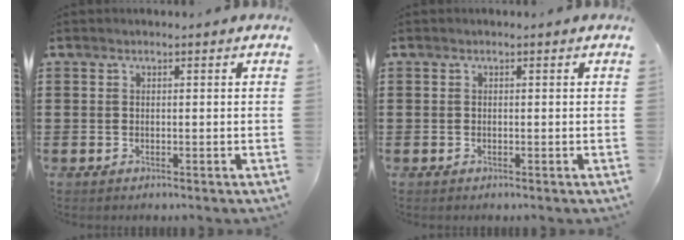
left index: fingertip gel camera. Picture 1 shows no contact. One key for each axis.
{"total": 0.0}